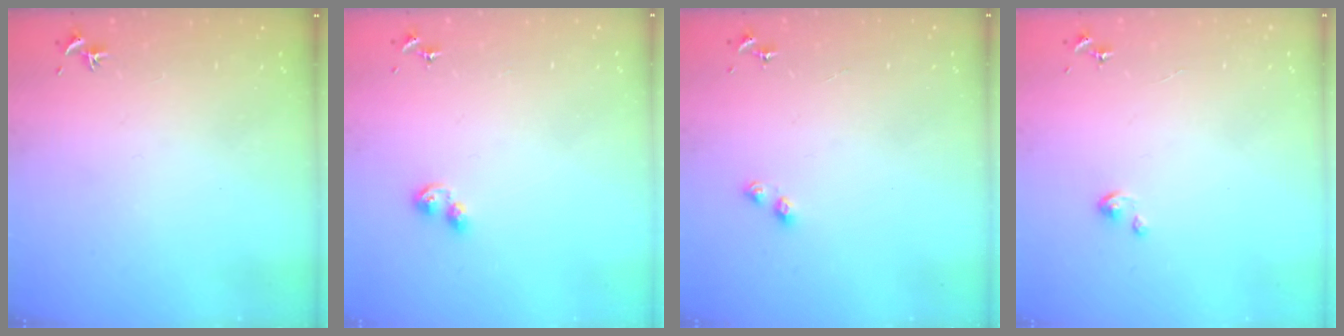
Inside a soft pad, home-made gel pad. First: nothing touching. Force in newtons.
{"total": 4.6, "press": 4.5, "slide": 0.9}
{"total": 3.8, "press": 3.7, "slide": 0.7}
{"total": 2.8, "press": 2.8, "slide": 0.2}